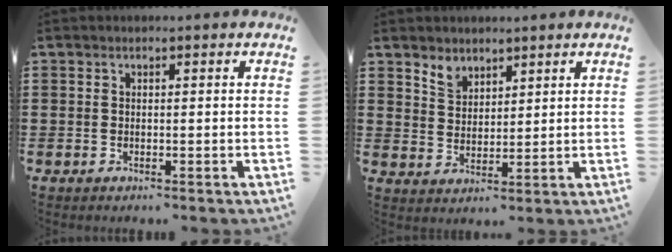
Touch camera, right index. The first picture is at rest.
{"total": 3.7, "force": [2.8, 1.5, 1.8], "torque": [-0.043, 0.004, 0.052]}